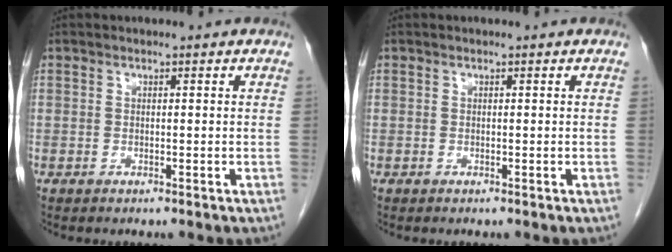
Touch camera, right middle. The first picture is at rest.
{"total": 0.0}